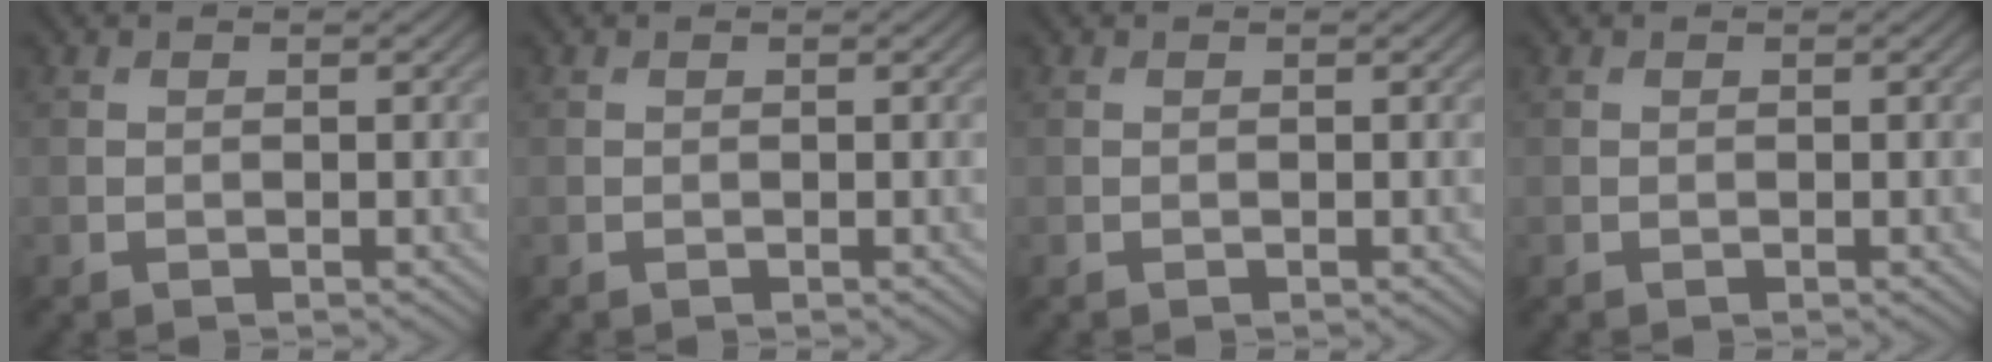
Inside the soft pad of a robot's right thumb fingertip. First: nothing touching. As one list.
[{"total": 0.0}, {"total": 0.0}, {"total": 0.0}]